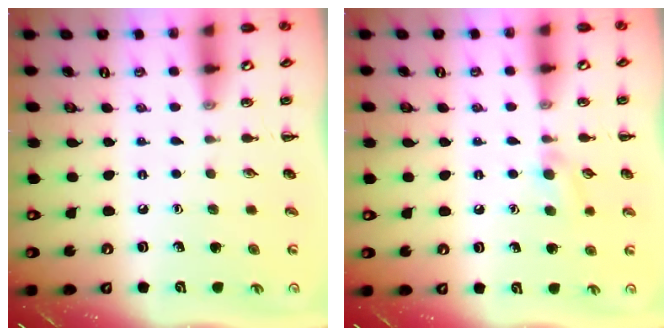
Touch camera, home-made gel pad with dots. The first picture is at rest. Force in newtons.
{"total": 6.0, "press": 5.8, "slide": 1.8}